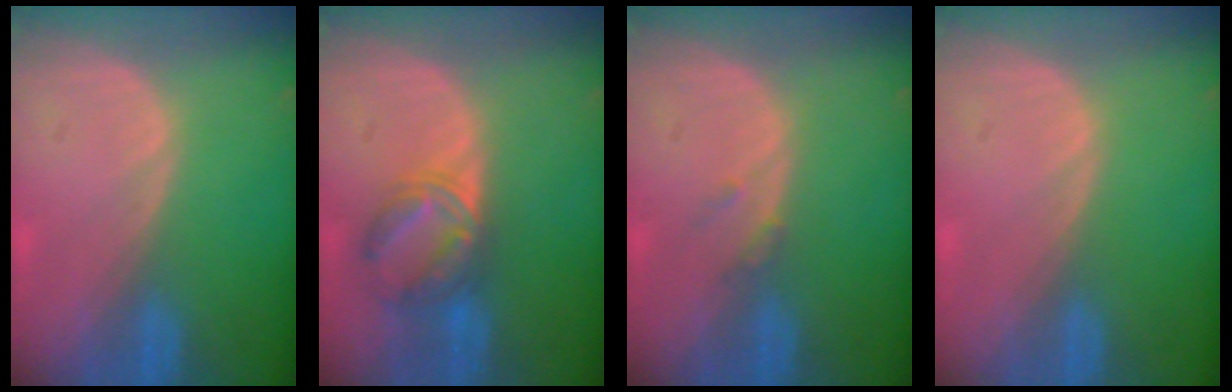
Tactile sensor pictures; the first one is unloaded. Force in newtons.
{"total": 6.3, "press": 6.1, "slide": 1.6}
{"total": 1.2, "press": 1.2, "slide": 0.3}
{"total": 0.0}